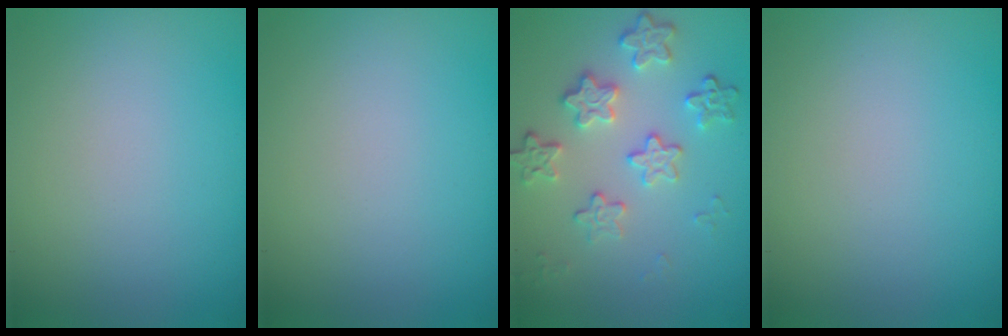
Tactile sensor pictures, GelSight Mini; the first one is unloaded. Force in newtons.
{"total": 0.0}
{"total": 3.9, "press": 3.2, "slide": 2.2}
{"total": 0.0}